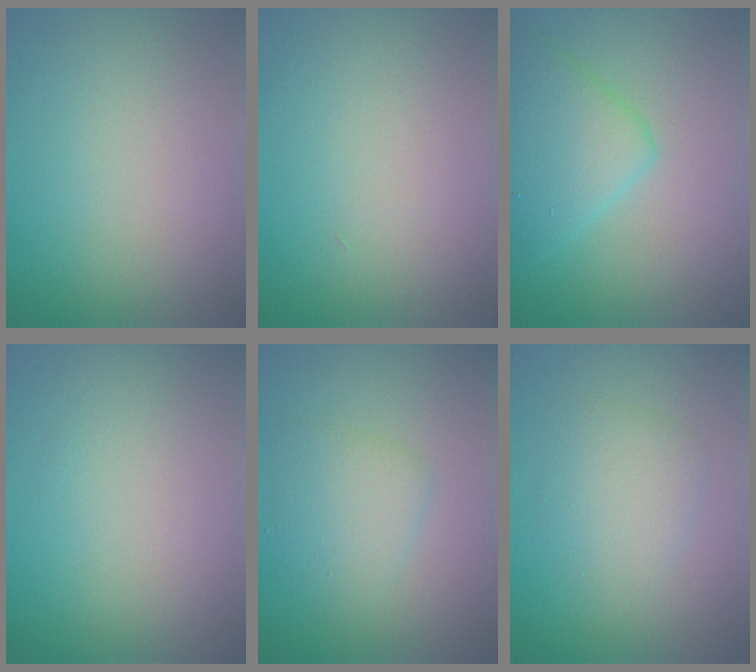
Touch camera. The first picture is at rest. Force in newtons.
{"total": 0.0}
{"total": 5.0, "press": 5.0, "slide": 0.2}
{"total": 0.0}
{"total": 2.9, "press": 2.9, "slide": 0.1}
{"total": 2.9, "press": 2.9, "slide": 0.1}